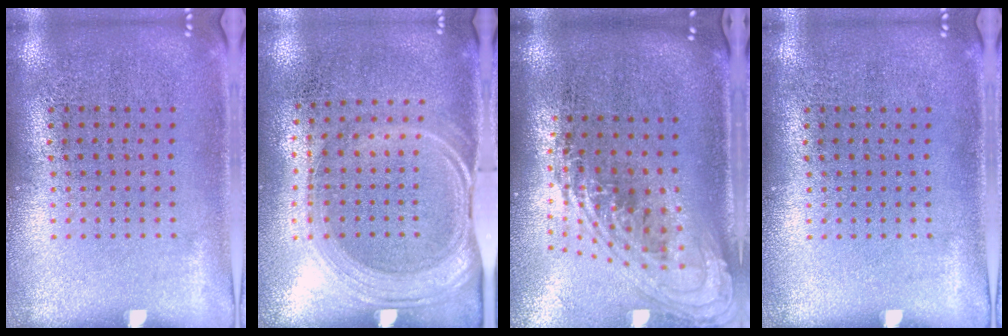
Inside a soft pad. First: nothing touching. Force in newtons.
{"total": 1.6, "press": 1.4, "slide": 0.9}
{"total": 2.3, "press": 1.7, "slide": 1.6}
{"total": 0.0}